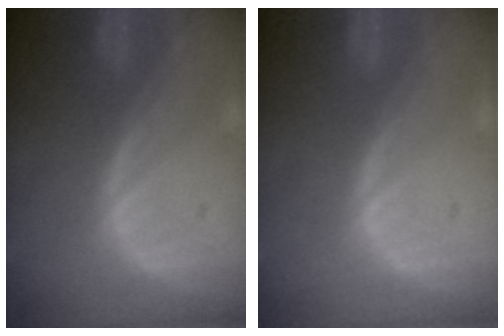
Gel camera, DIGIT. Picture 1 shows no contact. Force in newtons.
{"total": 0.0}